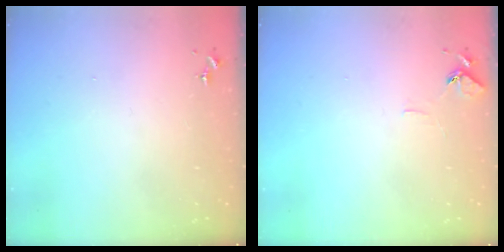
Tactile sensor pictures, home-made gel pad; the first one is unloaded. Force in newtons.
{"total": 6.7, "press": 6.6, "slide": 0.8}